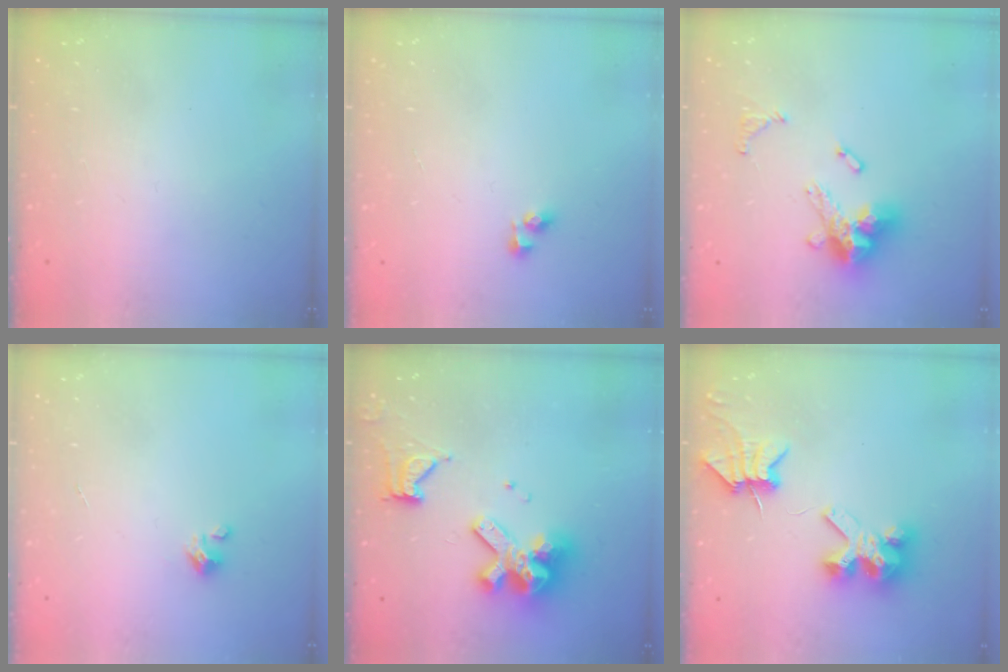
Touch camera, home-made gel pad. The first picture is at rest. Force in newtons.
{"total": 3.9, "press": 3.9, "slide": 0.6}
{"total": 13.4, "press": 13.4, "slide": 0.9}
{"total": 1.5, "press": 1.5, "slide": 0.1}
{"total": 12.2, "press": 12.1, "slide": 1.3}
{"total": 7.0, "press": 7.0, "slide": 0.9}